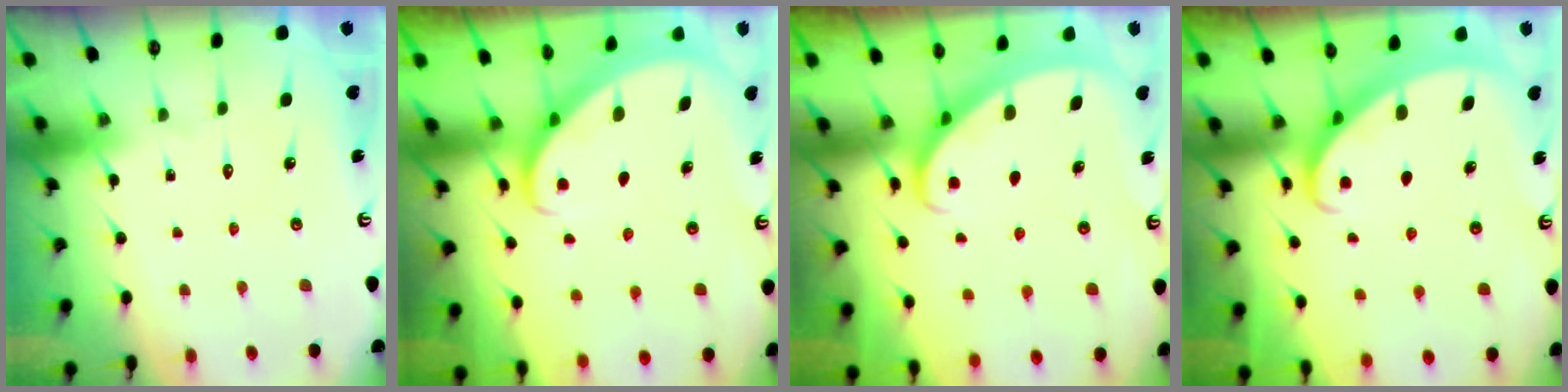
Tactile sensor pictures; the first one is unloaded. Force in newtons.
{"total": 2.6, "press": 2.6, "slide": 0.3}
{"total": 2.2, "press": 2.2, "slide": 0.2}
{"total": 2.2, "press": 2.2, "slide": 0.3}